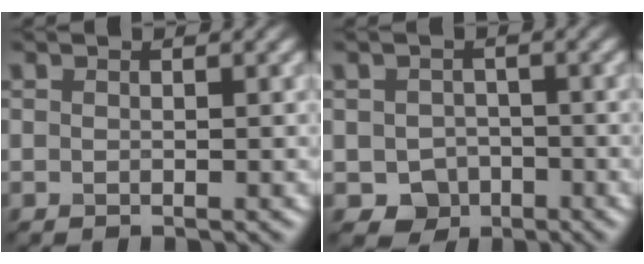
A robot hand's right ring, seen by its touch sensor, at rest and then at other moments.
{"total": 3.0, "force": [-1.1, 2.6, 1.0], "torque": [-0.010, -0.005, -0.019]}